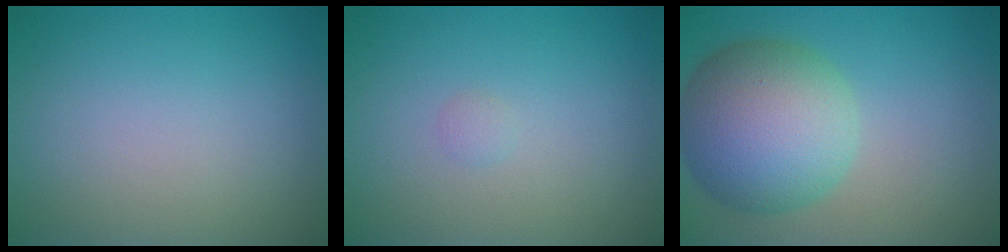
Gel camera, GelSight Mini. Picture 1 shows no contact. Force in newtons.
{"total": 0.5, "press": 0.5, "slide": 0.1}
{"total": 9.6, "press": 9.6, "slide": 0.5}